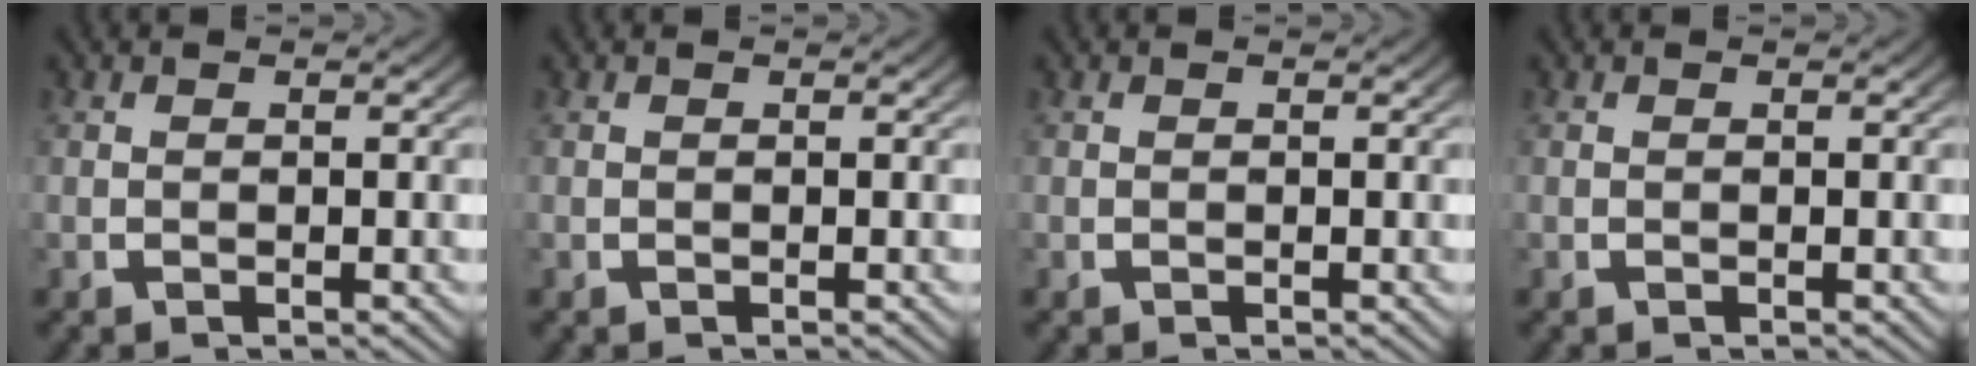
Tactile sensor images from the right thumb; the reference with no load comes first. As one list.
[{"total": 0.0}, {"total": 0.0}, {"total": 0.0}]